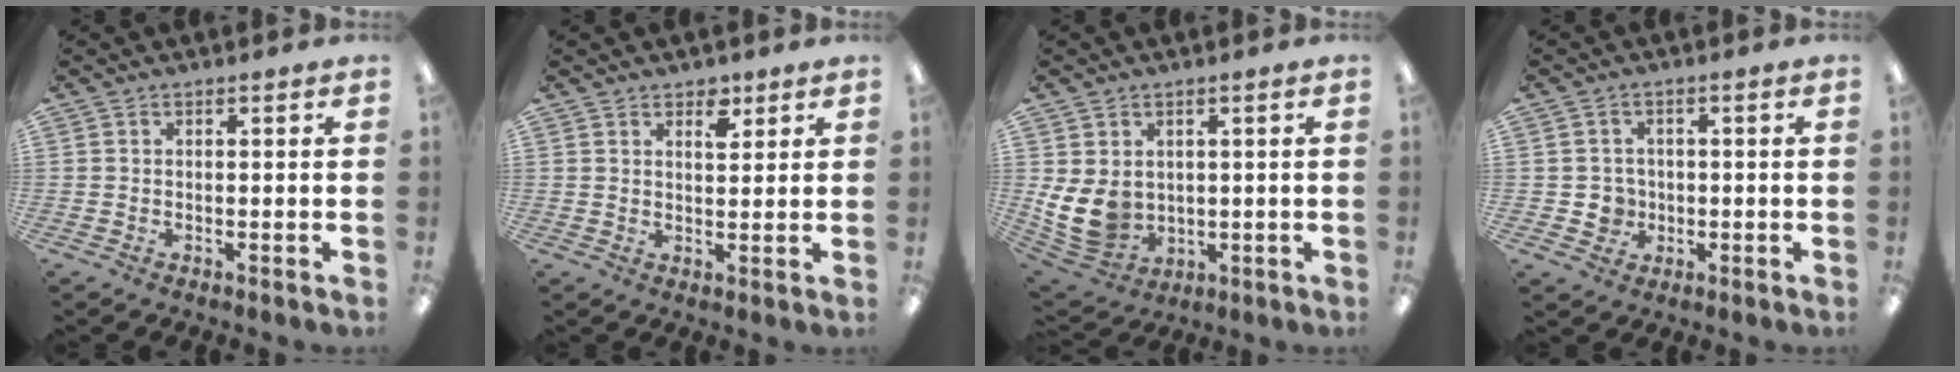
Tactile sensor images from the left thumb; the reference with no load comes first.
{"total": 4.0, "force": [2.8, 2.1, 1.9], "torque": [-0.011, -0.013, 0.044]}
{"total": 9.9, "force": [0.8, 7.7, 6.1], "torque": [-0.150, -0.010, 0.021]}
{"total": 4.3, "force": [-0.7, 4.1, 1.1], "torque": [-0.007, 0.004, -0.013]}